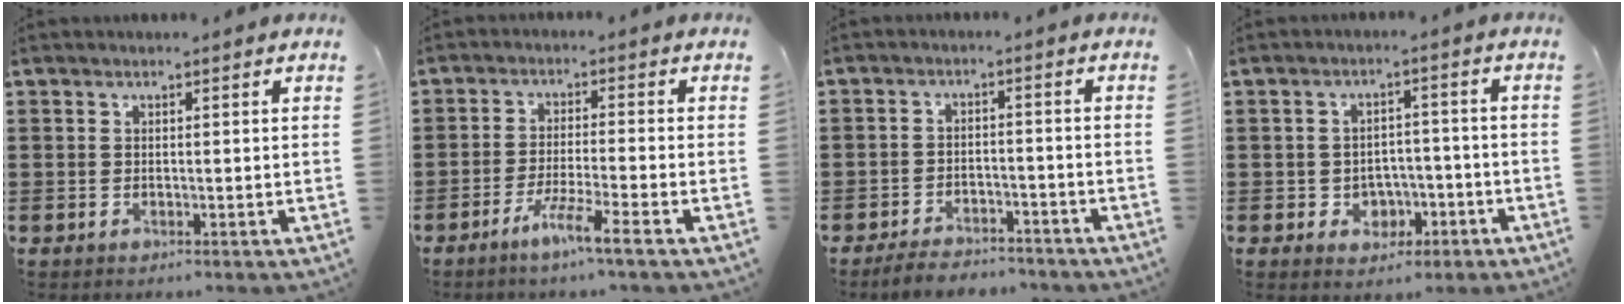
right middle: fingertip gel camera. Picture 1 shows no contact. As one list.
[{"total": 5.1, "force": [-3.6, -0.4, 3.5], "torque": [-0.062, -0.009, -0.066]}, {"total": 3.9, "force": [-3.8, 0.8, 0.0], "torque": [-0.004, 0.007, -0.080]}, {"total": 3.4, "force": [-1.6, 2.7, 1.4], "torque": [-0.035, 0.007, -0.035]}]